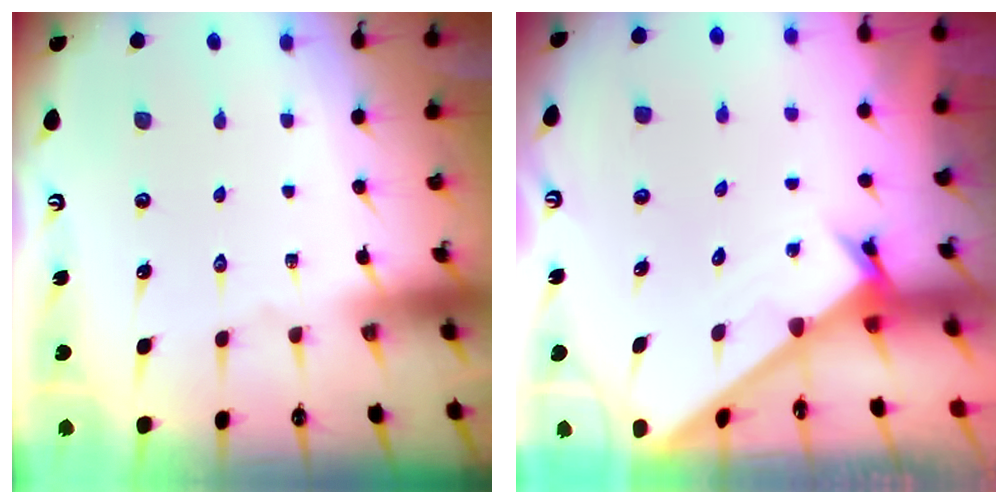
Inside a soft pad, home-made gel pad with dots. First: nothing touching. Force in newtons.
{"total": 1.8, "press": 1.8, "slide": 0.1}